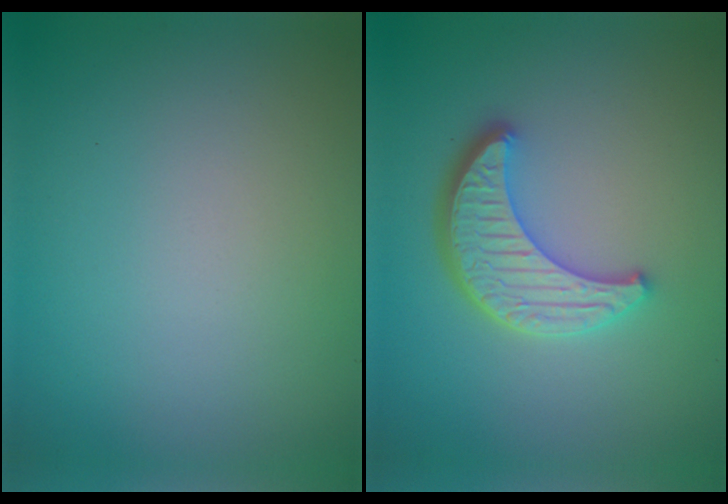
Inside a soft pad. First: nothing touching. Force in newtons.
{"total": 4.6, "press": 3.8, "slide": 2.5}